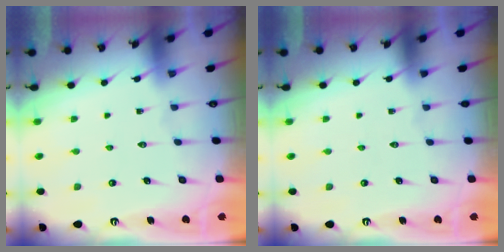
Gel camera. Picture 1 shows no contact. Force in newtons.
{"total": 0.0}